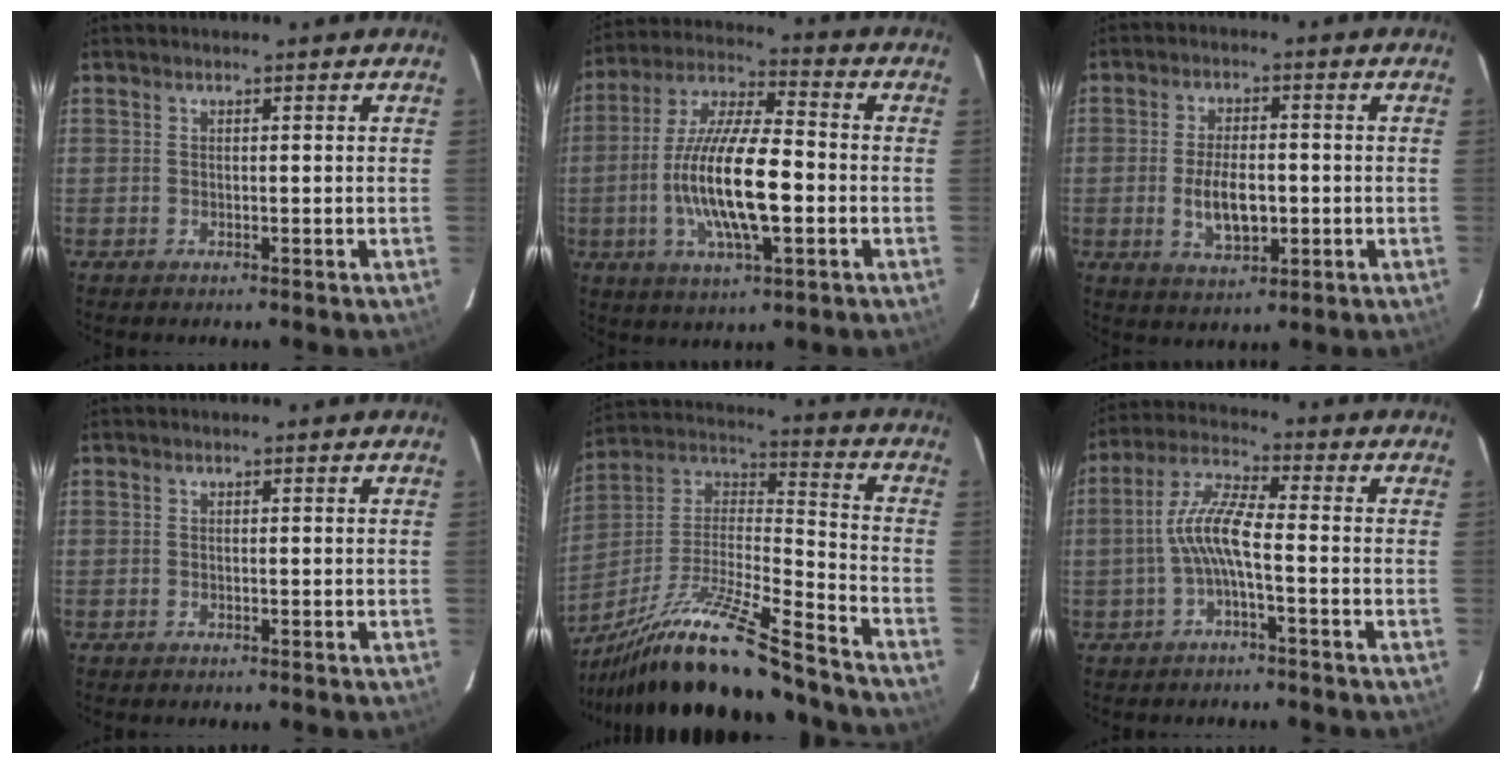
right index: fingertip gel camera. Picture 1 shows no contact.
{"total": 16.7, "force": [-3.3, 4.7, 15.7], "torque": [-0.308, -0.005, -0.062]}
{"total": 8.0, "force": [-1.4, 3.9, 6.8], "torque": [-0.132, -0.006, -0.018]}
{"total": 0.0}
{"total": 25.1, "force": [-20.0, 3.1, 14.9], "torque": [-0.266, -0.025, -0.330]}
{"total": 7.2, "force": [-1.9, 1.1, 6.9], "torque": [-0.157, 0.015, -0.037]}